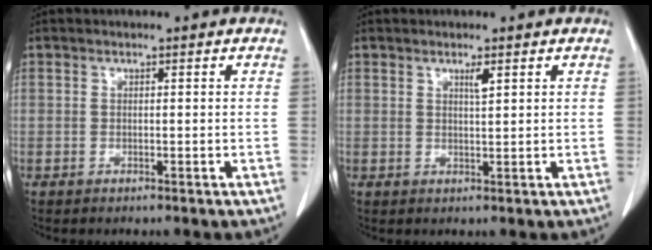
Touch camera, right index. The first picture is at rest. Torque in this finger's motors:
{"motor_torque": [0.05, 0.10, 0.01, 0.01]}